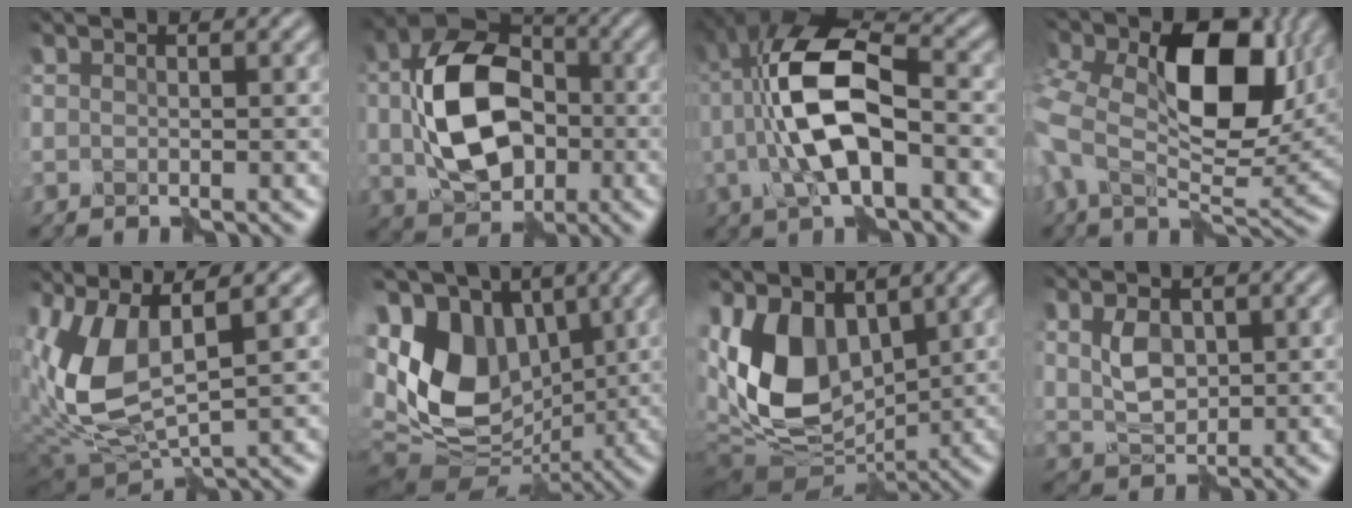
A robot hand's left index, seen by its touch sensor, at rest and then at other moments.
{"total": 10.8, "force": [-0.1, 7.4, 7.8], "torque": [-0.162, -0.003, -0.001]}
{"total": 8.7, "force": [-0.6, 3.3, 8.0], "torque": [-0.157, 0.017, -0.017]}
{"total": 14.4, "force": [2.9, 8.4, 11.4], "torque": [-0.236, -0.003, 0.051]}
{"total": 8.4, "force": [1.9, 3.5, 7.4], "torque": [-0.181, -0.002, 0.039]}
{"total": 11.3, "force": [1.8, 7.9, 7.9], "torque": [-0.168, 0.001, 0.016]}
{"total": 9.4, "force": [1.1, 6.0, 7.1], "torque": [-0.151, -0.012, 0.015]}
{"total": 2.7, "force": [0.8, 1.7, 2.0], "torque": [-0.042, -0.002, 0.021]}